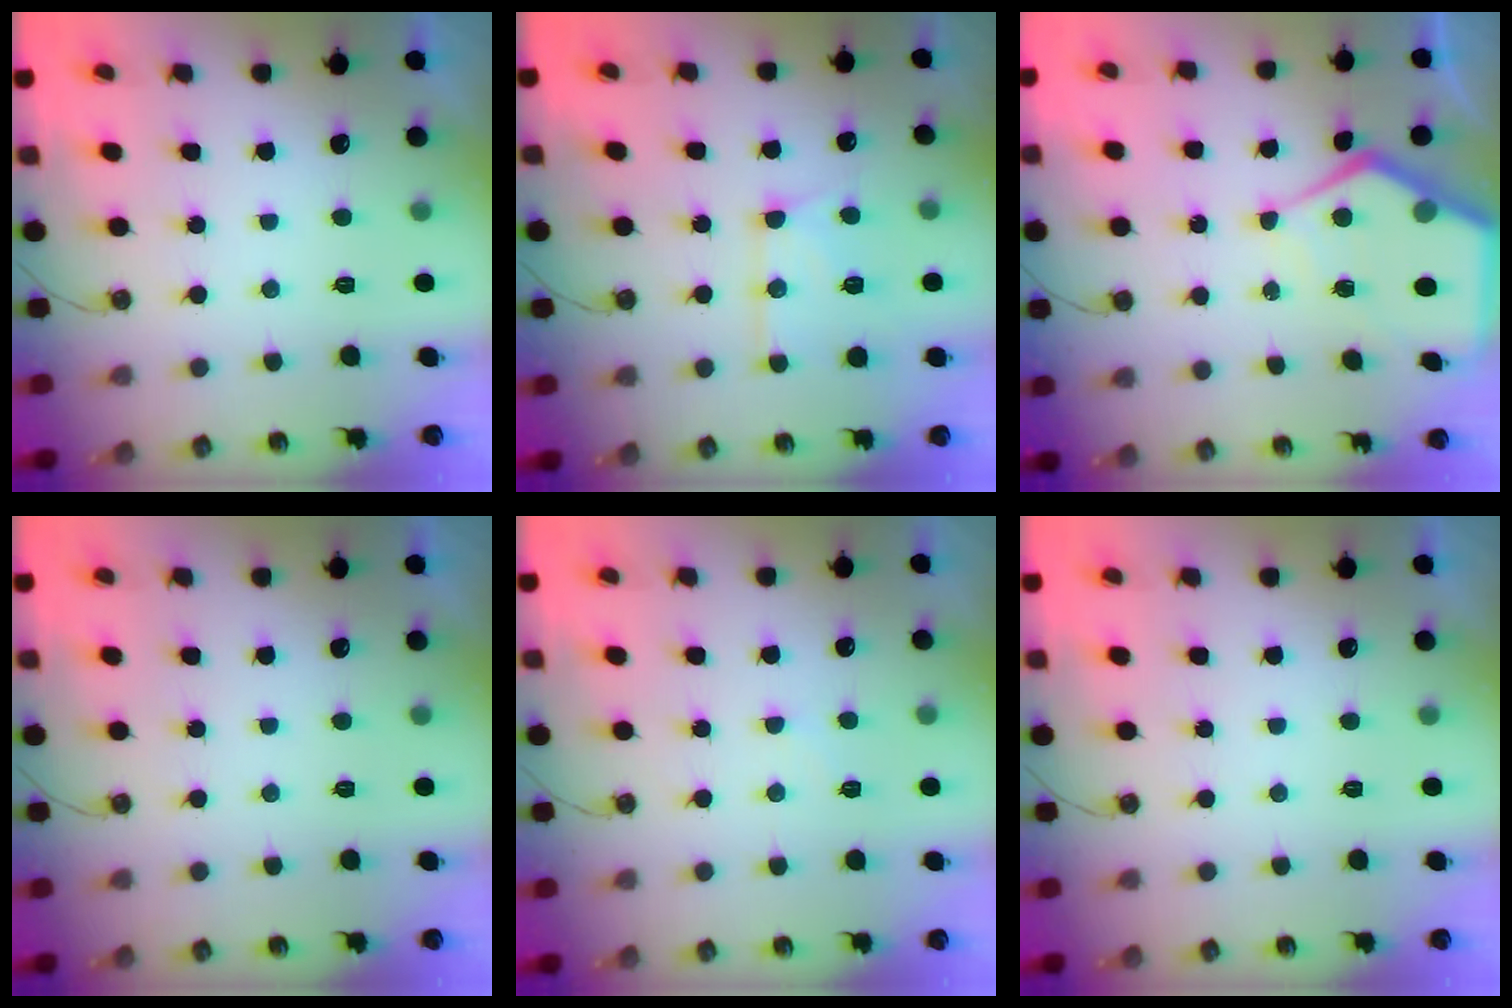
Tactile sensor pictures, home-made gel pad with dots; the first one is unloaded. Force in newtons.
{"total": 11.8, "press": 11.8, "slide": 1.1}
{"total": 11.6, "press": 11.6, "slide": 1.3}
{"total": 0.0}
{"total": 6.5, "press": 6.4, "slide": 0.7}
{"total": 0.0}